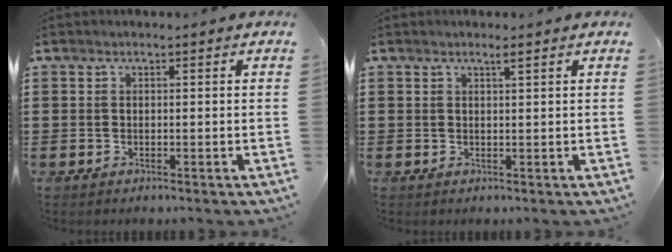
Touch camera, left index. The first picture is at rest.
{"total": 1.1, "force": [0.7, 0.0, 0.8], "torque": [-0.017, -0.001, 0.013]}